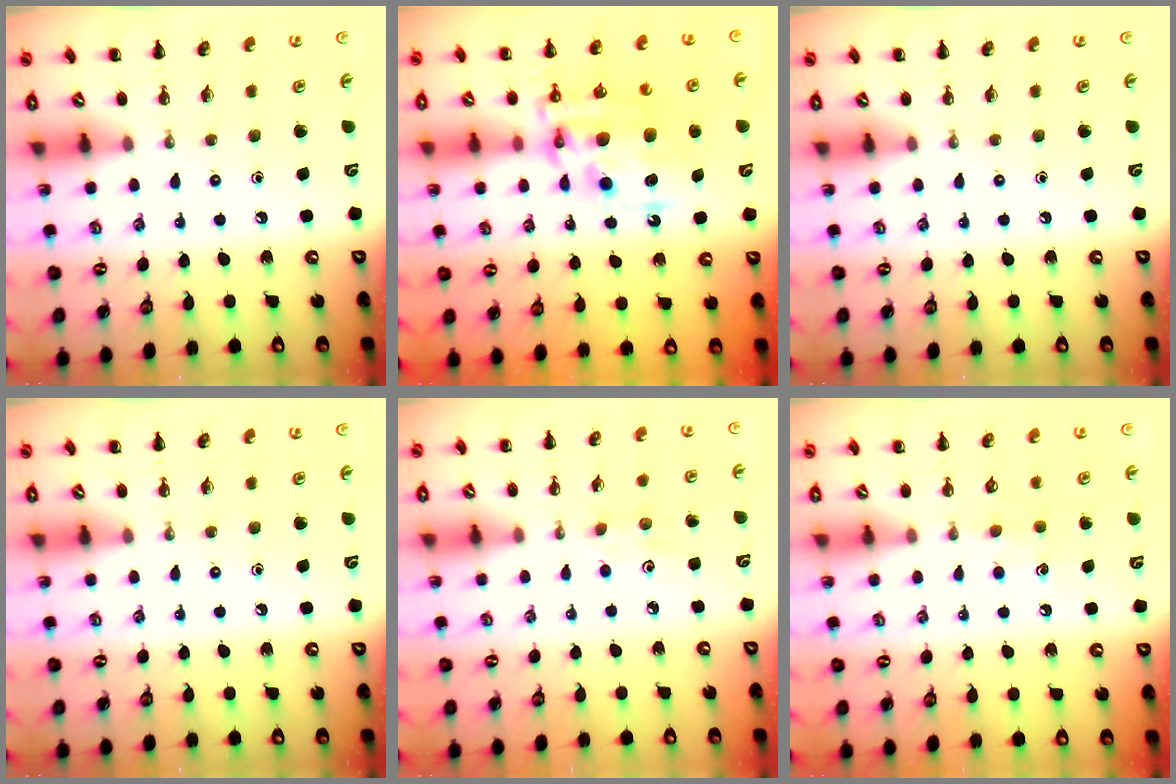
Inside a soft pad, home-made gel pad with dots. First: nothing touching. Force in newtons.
{"total": 14.7, "press": 14.3, "slide": 3.4}
{"total": 0.0}
{"total": 0.0}
{"total": 4.0, "press": 3.8, "slide": 1.0}
{"total": 4.2, "press": 4.0, "slide": 1.4}